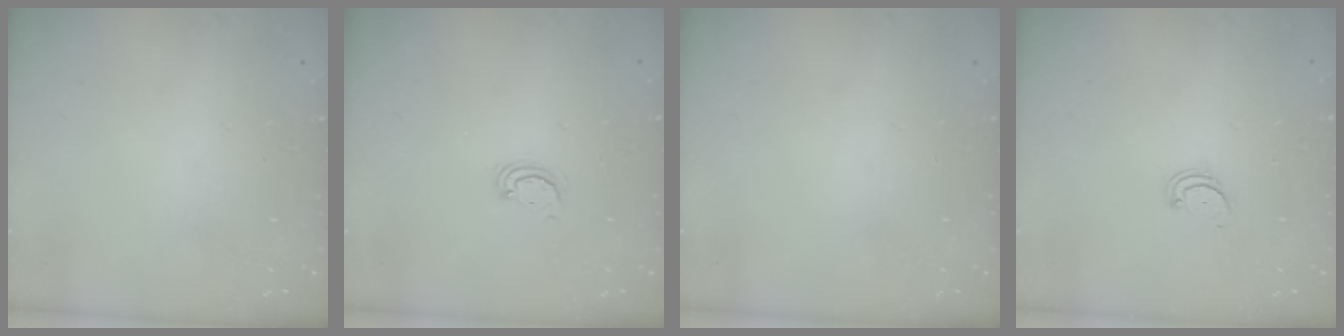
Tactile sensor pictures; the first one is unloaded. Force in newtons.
{"total": 2.5, "press": 2.5, "slide": 0.3}
{"total": 0.0}
{"total": 2.4, "press": 2.3, "slide": 0.5}